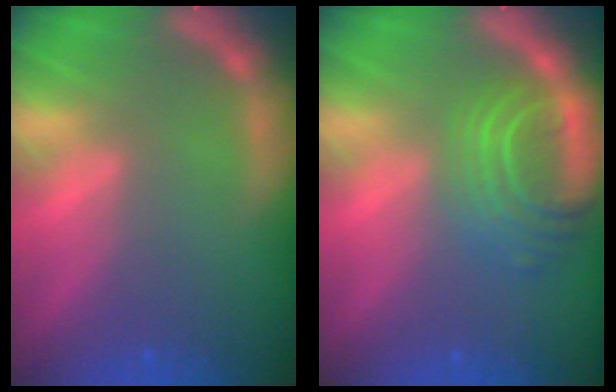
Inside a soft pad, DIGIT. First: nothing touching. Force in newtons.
{"total": 6.6}